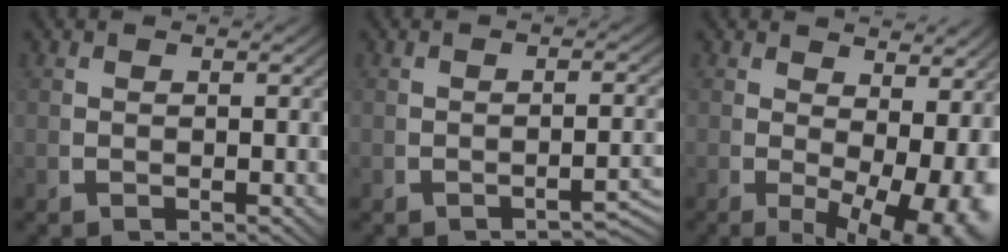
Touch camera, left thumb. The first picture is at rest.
{"total": 2.5, "force": [-2.1, 0.4, 1.3], "torque": [-0.021, 0.002, -0.031]}
{"total": 7.8, "force": [-0.8, 4.5, 6.3], "torque": [-0.093, -0.040, 0.007]}